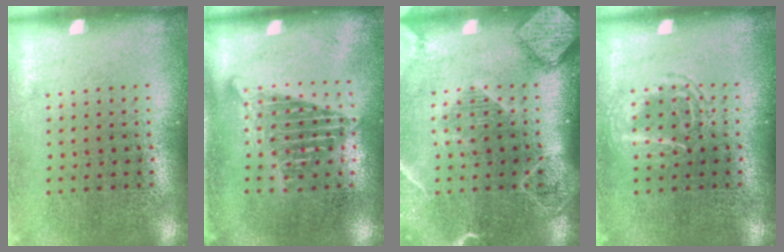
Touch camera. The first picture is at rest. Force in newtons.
{"total": 1.6, "press": 1.3, "slide": 0.9}
{"total": 2.0, "press": 1.8, "slide": 0.8}
{"total": 1.7, "press": 1.7, "slide": 0.2}